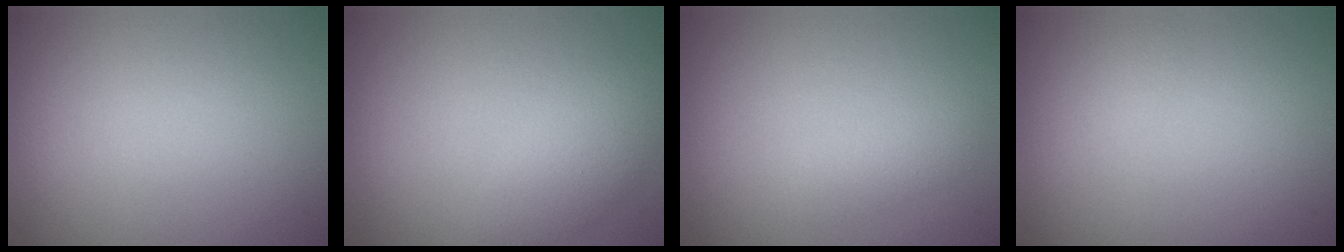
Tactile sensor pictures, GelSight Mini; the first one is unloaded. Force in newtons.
{"total": 2.8, "press": 2.8, "slide": 0.1}
{"total": 1.5, "press": 1.5, "slide": 0.1}
{"total": 0.6, "press": 0.6, "slide": 0.0}